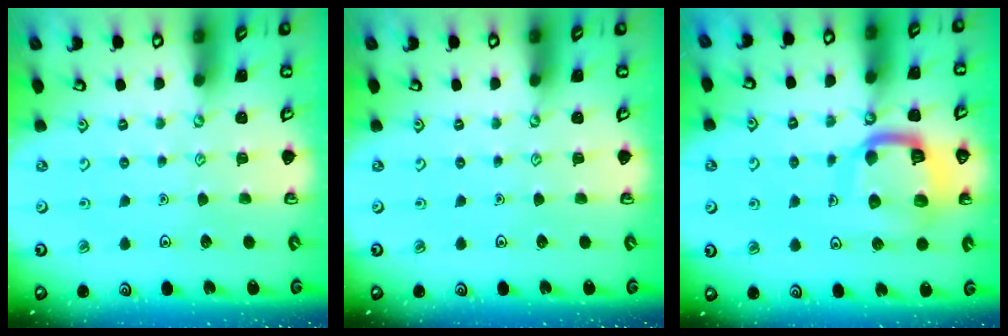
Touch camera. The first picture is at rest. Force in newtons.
{"total": 0.0}
{"total": 12.5, "press": 12.5, "slide": 1.1}